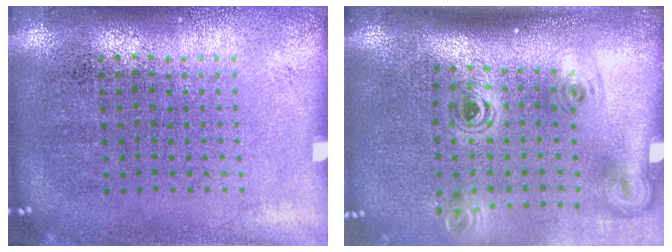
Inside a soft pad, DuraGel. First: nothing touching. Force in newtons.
{"total": 2.2, "press": 1.5, "slide": 1.7}